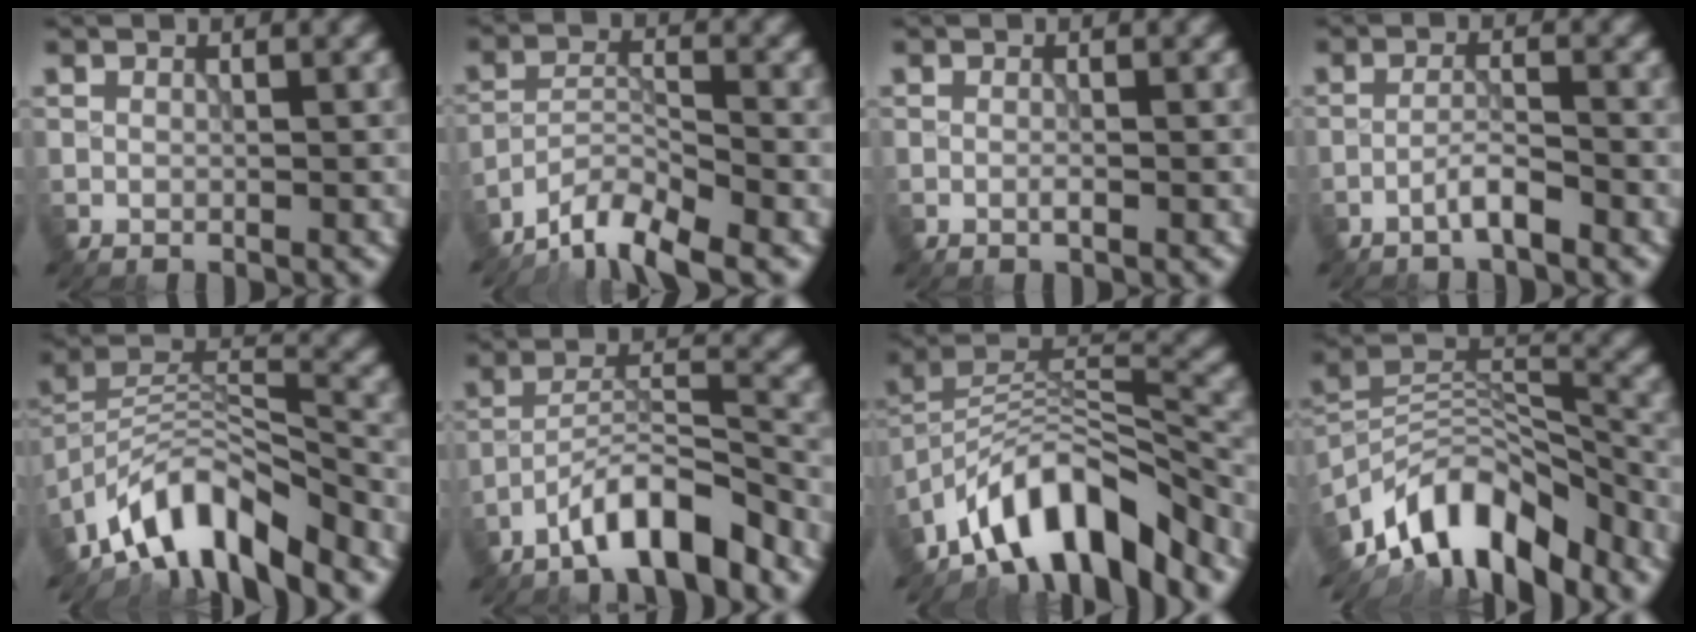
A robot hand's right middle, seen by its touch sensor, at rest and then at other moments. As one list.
[{"total": 6.0, "force": [-5.0, 1.2, 3.0], "torque": [-0.046, -0.005, -0.099]}, {"total": 0.6, "force": [-0.3, 0.1, 0.6], "torque": [-0.012, -0.002, -0.006]}, {"total": 2.2, "force": [-1.5, 0.2, 1.6], "torque": [-0.027, 0.010, -0.033]}, {"total": 9.3, "force": [-7.0, 3.0, 5.3], "torque": [-0.082, 0.000, -0.141]}, {"total": 6.5, "force": [-4.8, 1.3, 4.1], "torque": [-0.067, 0.010, -0.086]}, {"total": 10.4, "force": [-7.4, 3.7, 6.3], "torque": [-0.091, 0.012, -0.142]}, {"total": 11.4, "force": [-8.4, 4.6, 6.2], "torque": [-0.101, 0.016, -0.163]}]